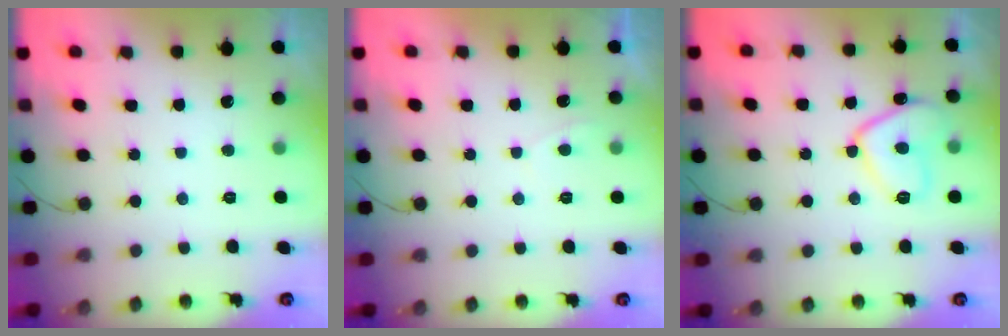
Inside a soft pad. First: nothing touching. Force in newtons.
{"total": 0.0}
{"total": 12.0, "press": 12.0, "slide": 1.3}